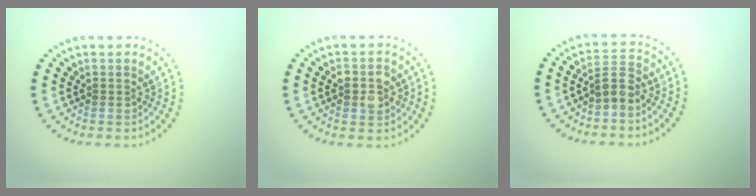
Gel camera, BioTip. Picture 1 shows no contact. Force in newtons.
{"total": 2.7, "press": 2.7, "slide": 0.1}
{"total": 2.2, "press": 1.8, "slide": 1.3}